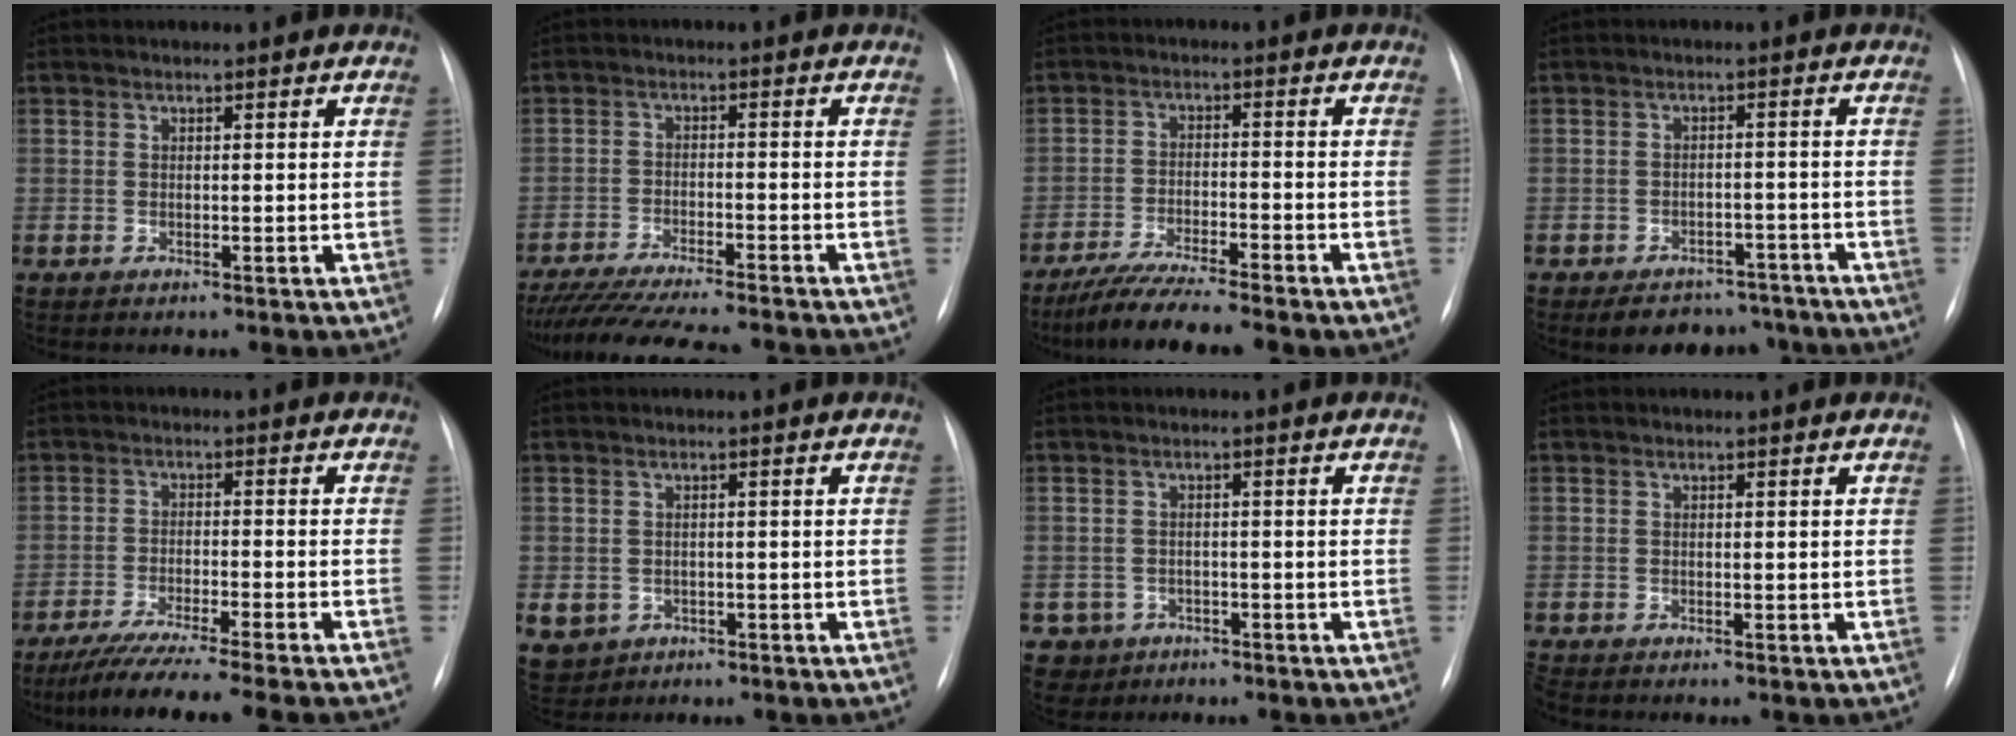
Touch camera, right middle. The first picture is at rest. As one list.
[{"total": 15.1, "force": [-13.3, 1.0, 7.1], "torque": [-0.117, -0.029, -0.202]}, {"total": 8.6, "force": [-7.1, -0.2, 4.8], "torque": [-0.083, -0.026, -0.121]}, {"total": 8.5, "force": [-7.1, 4.3, 2.0], "torque": [-0.006, 0.012, -0.092]}, {"total": 13.4, "force": [-11.3, -1.4, 7.1], "torque": [-0.094, -0.043, -0.176]}, {"total": 5.4, "force": [-2.2, 4.7, 1.4], "torque": [-0.030, 0.002, -0.026]}, {"total": 3.9, "force": [-2.2, 3.2, -0.5], "torque": [0.011, 0.008, -0.035]}, {"total": 0.6, "force": [-0.6, 0.0, 0.1], "torque": [-0.005, -0.004, -0.011]}]